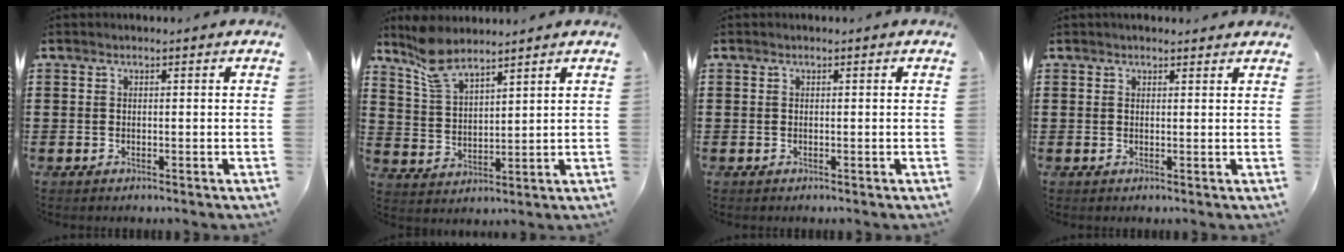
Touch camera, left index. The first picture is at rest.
{"total": 6.9, "force": [5.9, 1.5, 3.3], "torque": [-0.084, -0.009, 0.111]}
{"total": 0.0}
{"total": 1.3, "force": [1.2, 0.3, 0.3], "torque": [-0.007, 0.003, 0.023]}